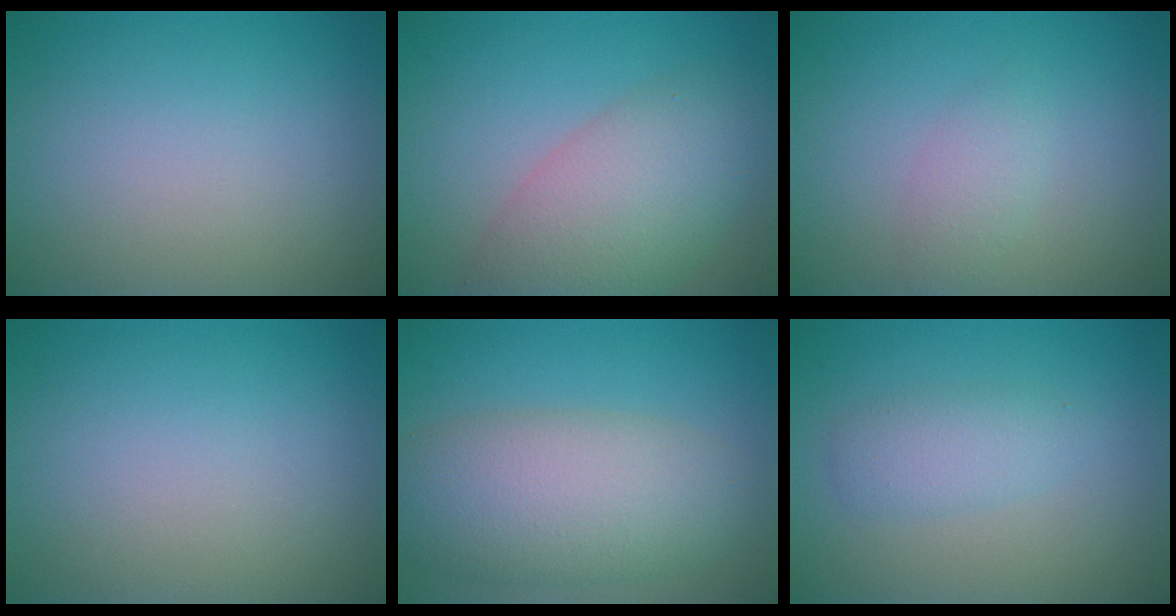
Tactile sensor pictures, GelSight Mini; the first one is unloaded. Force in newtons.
{"total": 7.2, "press": 7.2, "slide": 0.3}
{"total": 1.6, "press": 1.6, "slide": 0.1}
{"total": 0.0}
{"total": 8.0, "press": 8.0, "slide": 0.5}
{"total": 2.3, "press": 2.3, "slide": 0.1}